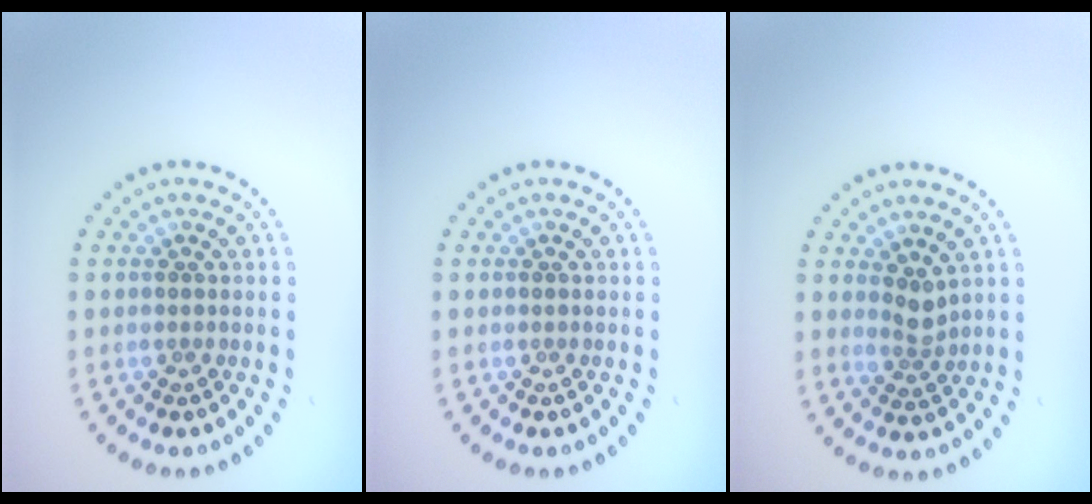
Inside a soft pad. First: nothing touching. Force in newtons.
{"total": 0.0}
{"total": 1.8, "press": 1.4, "slide": 1.2}